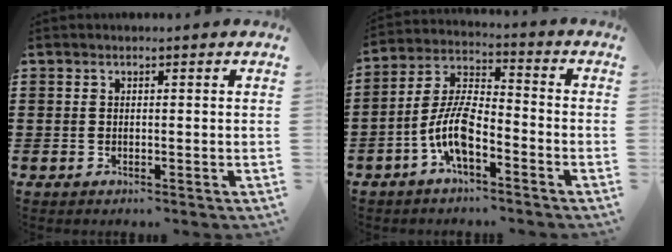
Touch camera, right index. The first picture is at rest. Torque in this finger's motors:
{"motor_torque": [2.14, 0.00, 0.95, 0.21]}